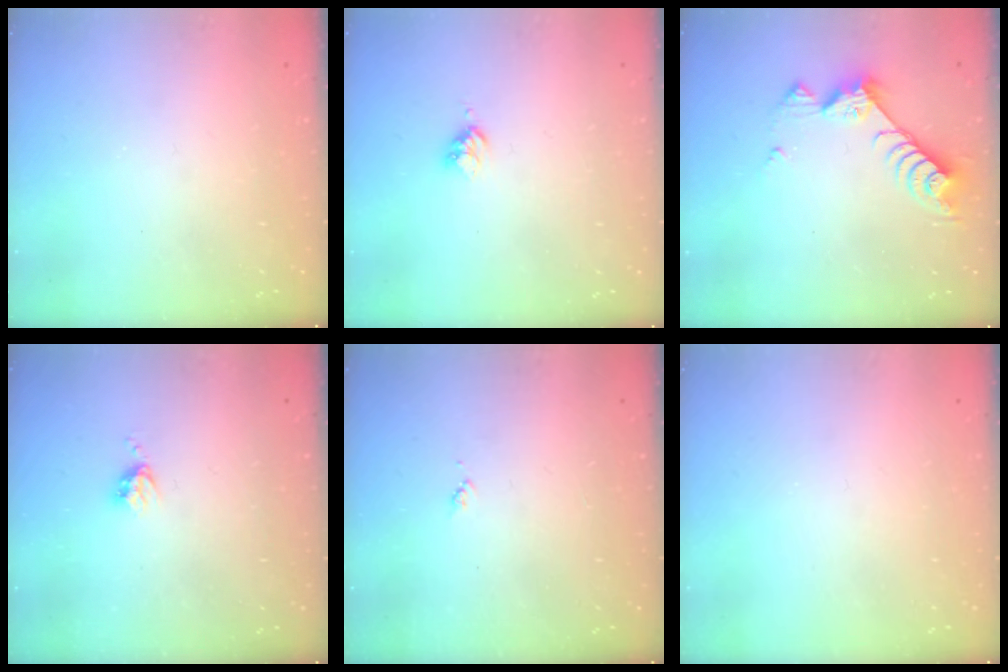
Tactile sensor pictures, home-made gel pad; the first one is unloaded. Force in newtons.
{"total": 3.0, "press": 2.9, "slide": 0.4}
{"total": 8.6, "press": 8.6, "slide": 0.2}
{"total": 3.6, "press": 3.6, "slide": 0.4}
{"total": 4.0, "press": 3.9, "slide": 0.5}
{"total": 0.0}